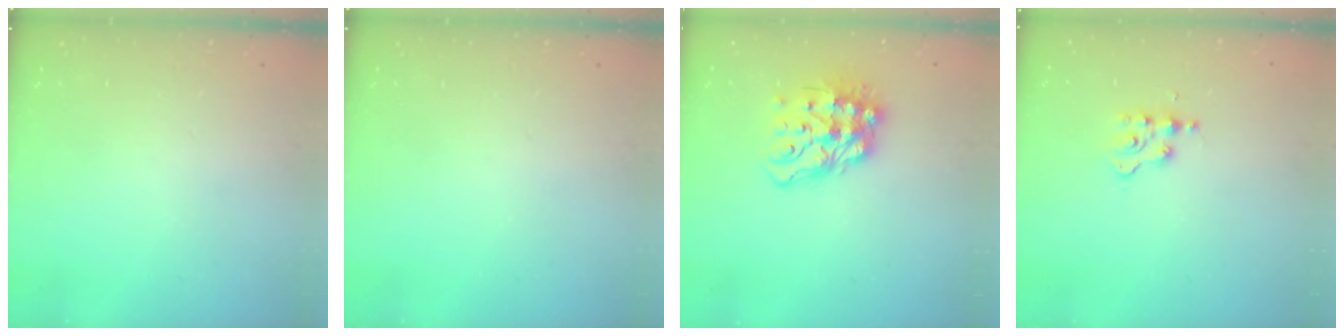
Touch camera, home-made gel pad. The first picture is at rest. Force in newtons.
{"total": 0.0}
{"total": 13.6, "press": 13.5, "slide": 1.5}
{"total": 2.9, "press": 2.9, "slide": 0.2}